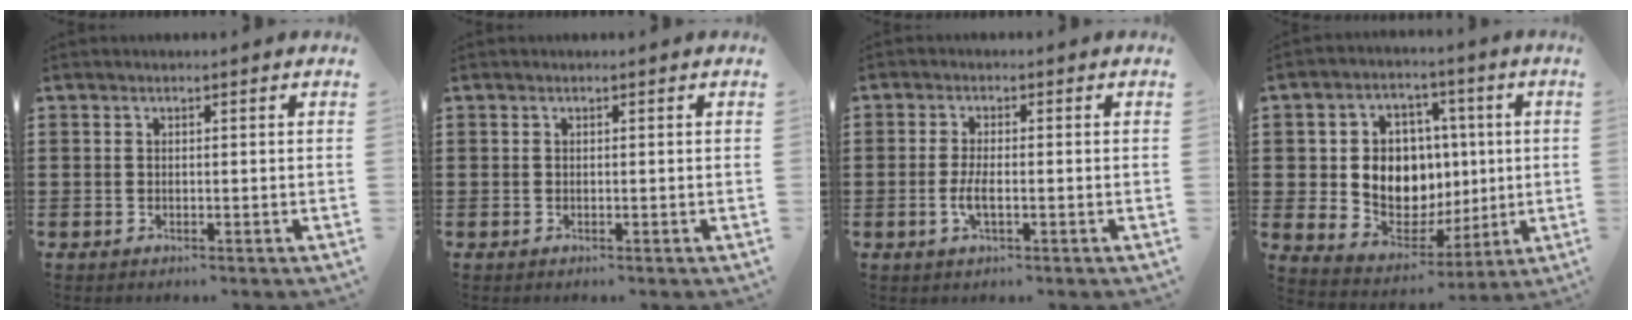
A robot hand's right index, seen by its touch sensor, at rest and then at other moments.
{"total": 0.0}
{"total": 3.1, "force": [-0.9, 0.7, 2.9], "torque": [-0.065, -0.007, -0.020]}
{"total": 9.3, "force": [1.5, 8.3, 4.1], "torque": [-0.091, 0.002, 0.035]}